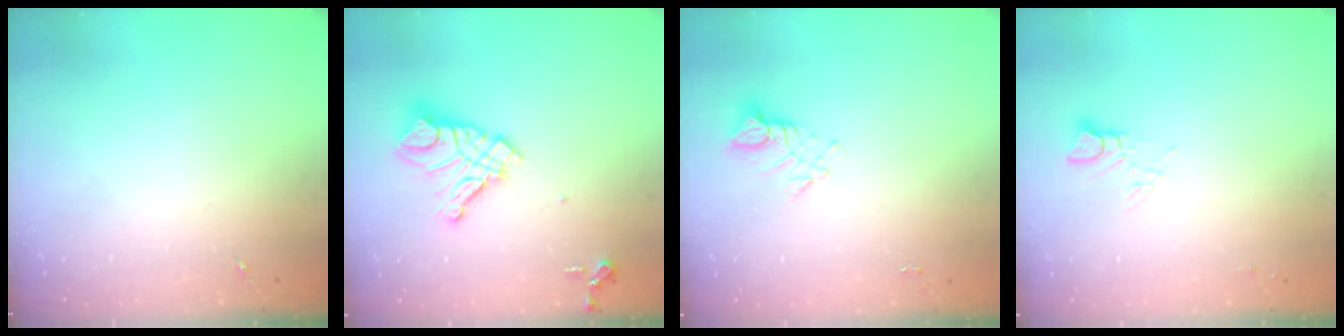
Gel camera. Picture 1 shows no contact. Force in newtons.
{"total": 15.7, "press": 15.6, "slide": 1.8}
{"total": 4.2, "press": 4.2, "slide": 0.2}
{"total": 3.2, "press": 3.2, "slide": 0.3}